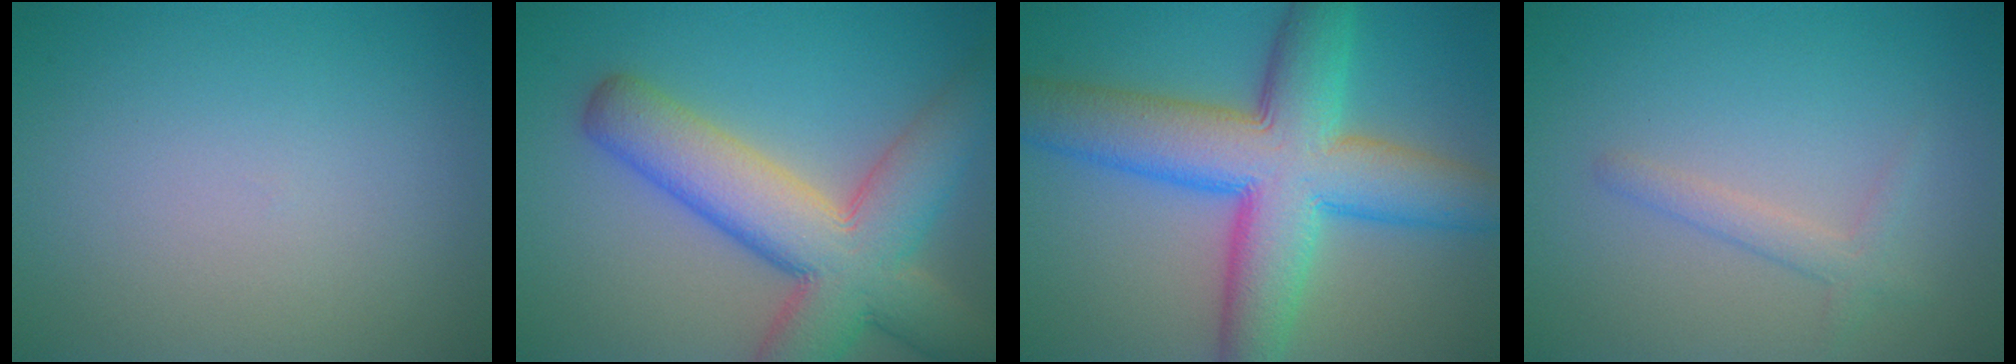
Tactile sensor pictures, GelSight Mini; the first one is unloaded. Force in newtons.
{"total": 10.5, "press": 10.4, "slide": 0.9}
{"total": 11.6, "press": 11.6, "slide": 0.3}
{"total": 1.7, "press": 1.7, "slide": 0.1}